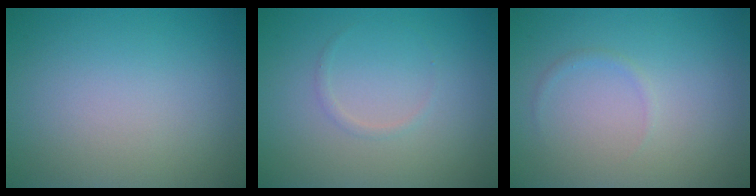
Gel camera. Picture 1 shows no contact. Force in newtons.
{"total": 0.6, "press": 0.6, "slide": 0.0}
{"total": 0.7, "press": 0.7, "slide": 0.1}